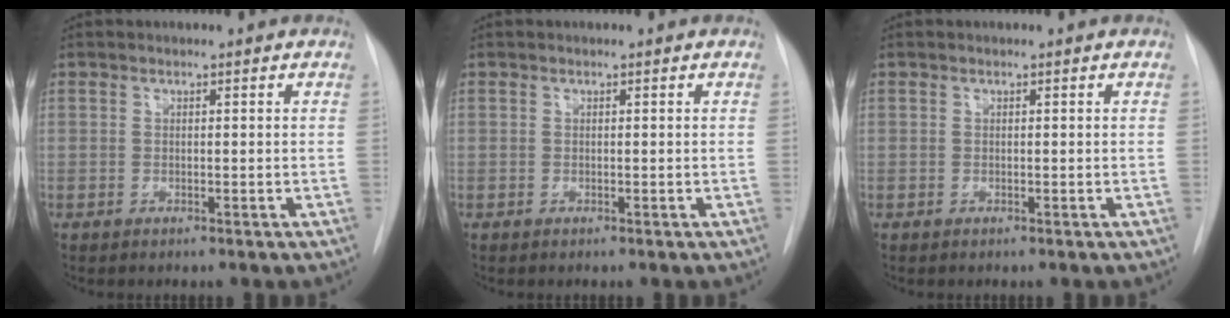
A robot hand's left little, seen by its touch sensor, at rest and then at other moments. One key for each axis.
{"total": 0.0}
{"total": 0.0}